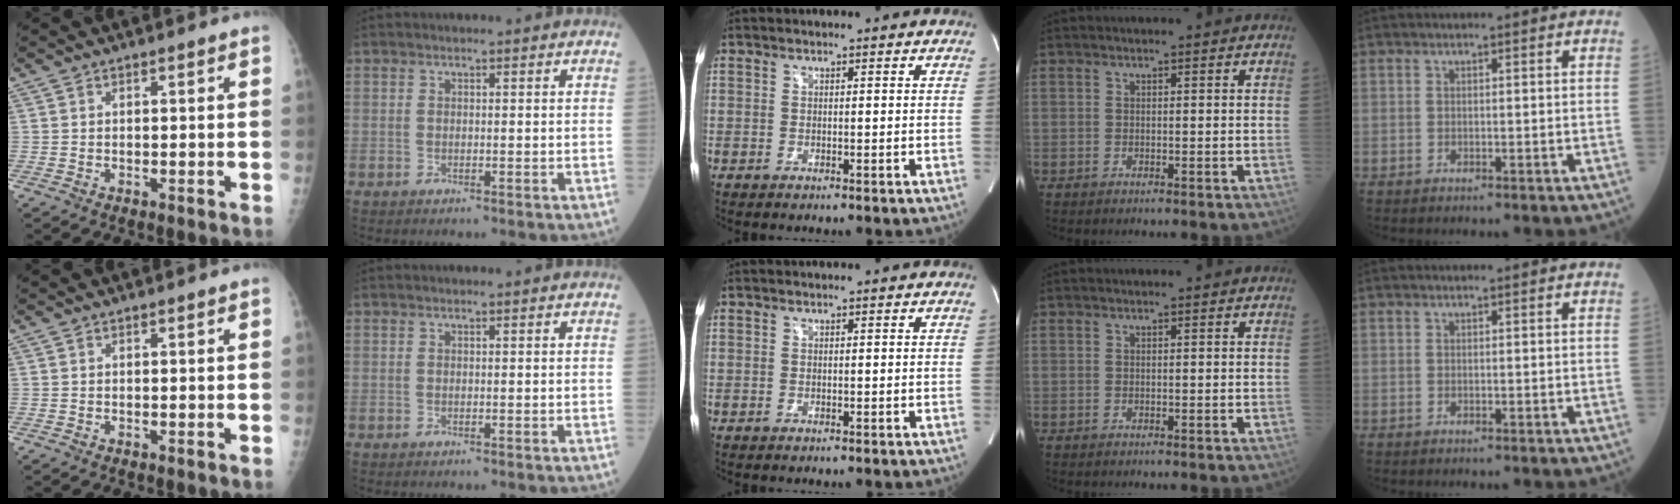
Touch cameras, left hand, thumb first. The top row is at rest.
{}